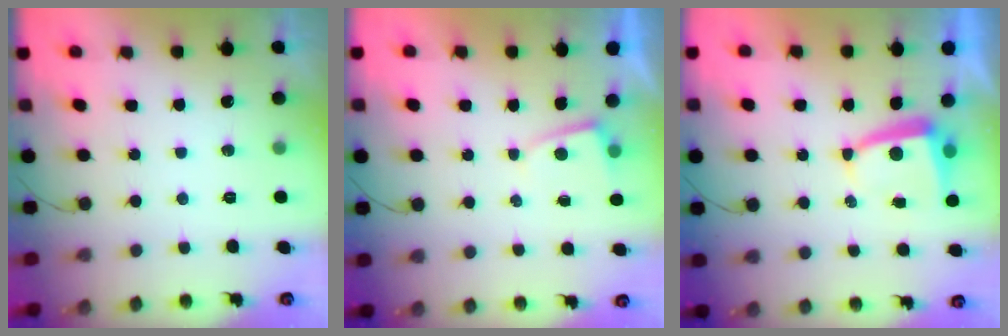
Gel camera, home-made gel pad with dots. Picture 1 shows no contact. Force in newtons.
{"total": 1.0, "press": 1.0, "slide": 0.3}
{"total": 5.3, "press": 5.2, "slide": 0.7}